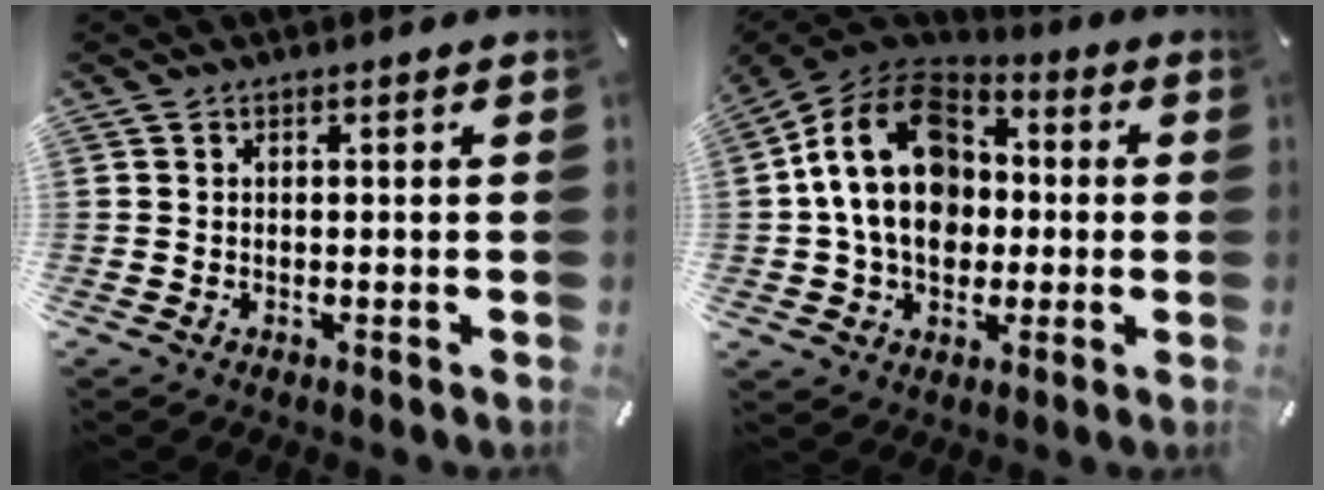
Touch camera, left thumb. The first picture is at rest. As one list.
[{"total": 18.7, "force": [0.6, 14.7, 11.5], "torque": [-0.236, 0.015, 0.010]}]